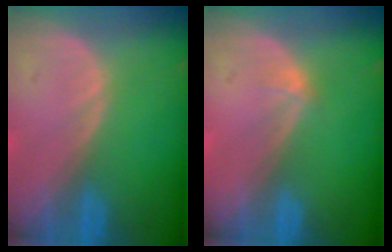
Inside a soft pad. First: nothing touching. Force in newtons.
{"total": 0.7, "press": 0.7, "slide": 0.1}